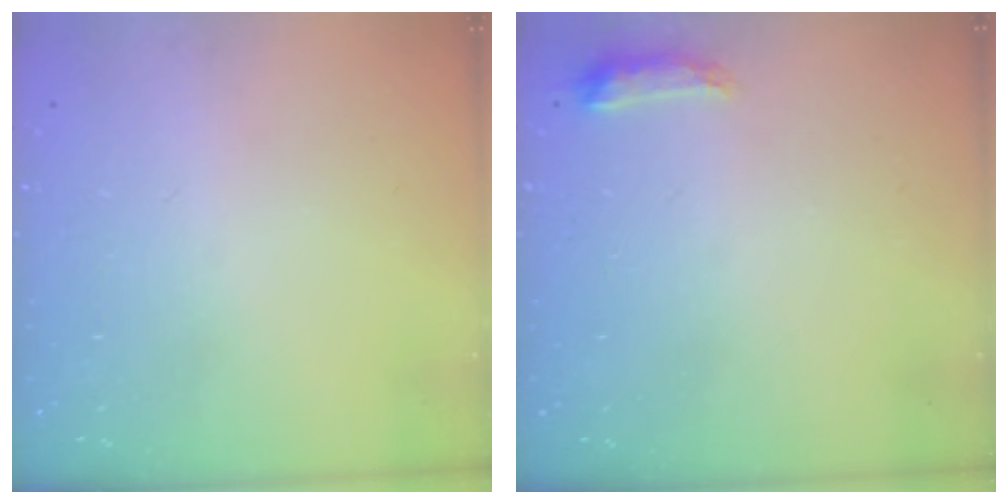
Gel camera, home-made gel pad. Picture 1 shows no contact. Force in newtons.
{"total": 6.5, "press": 6.4, "slide": 1.0}